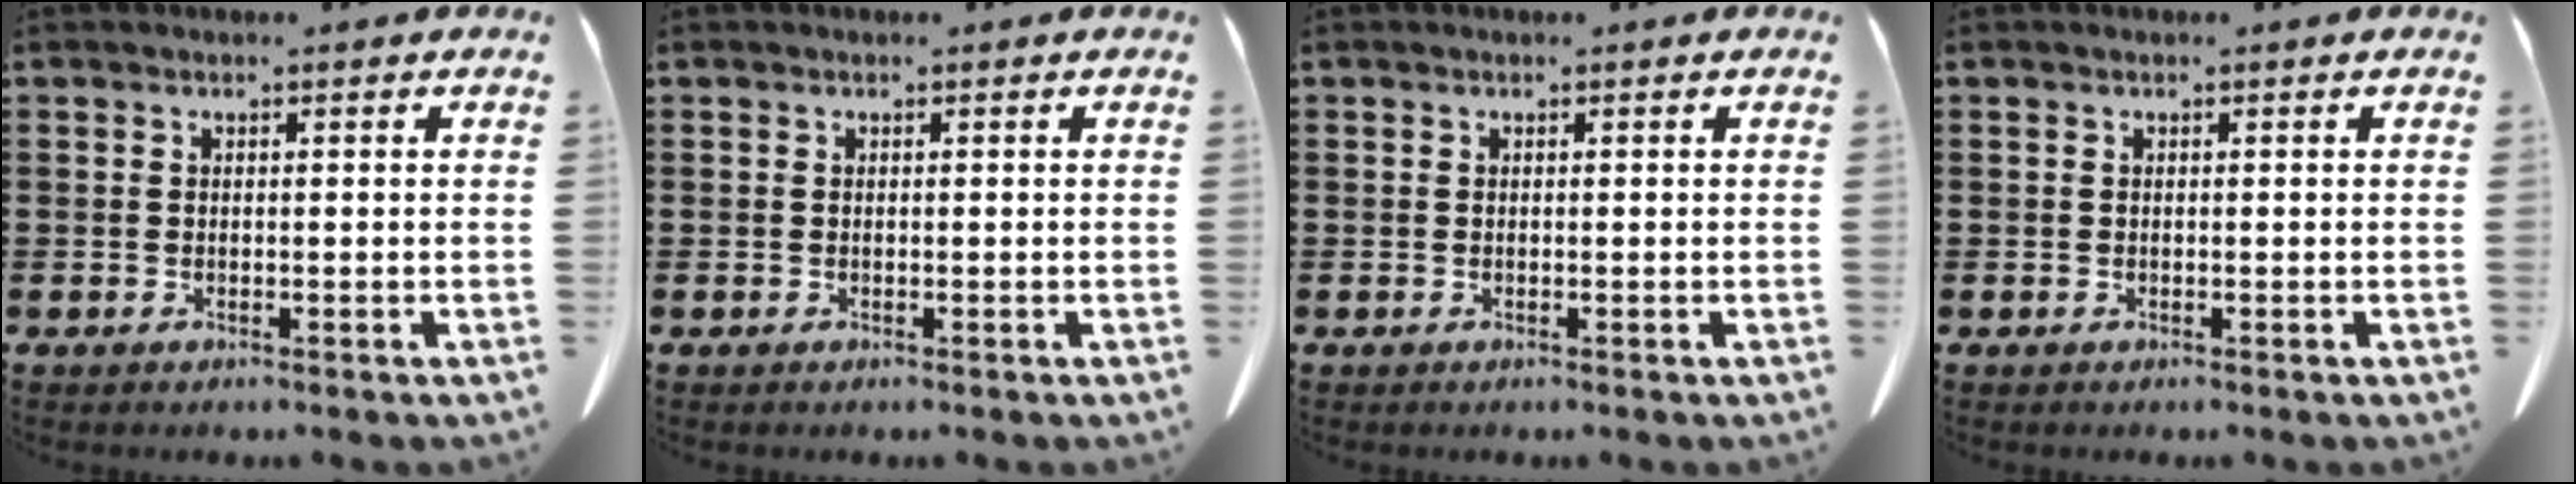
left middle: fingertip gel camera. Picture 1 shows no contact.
{"total": 0.0}
{"total": 0.0}
{"total": 0.0}